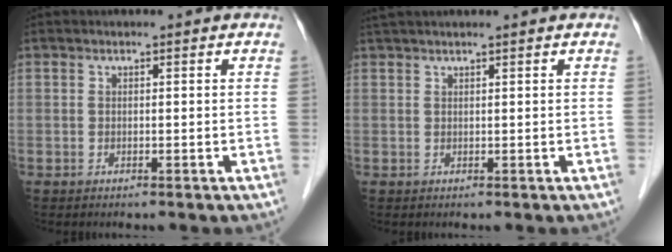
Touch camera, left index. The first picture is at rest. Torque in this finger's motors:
{"motor_torque": [0.38, -0.36, 0.05, 0.00]}